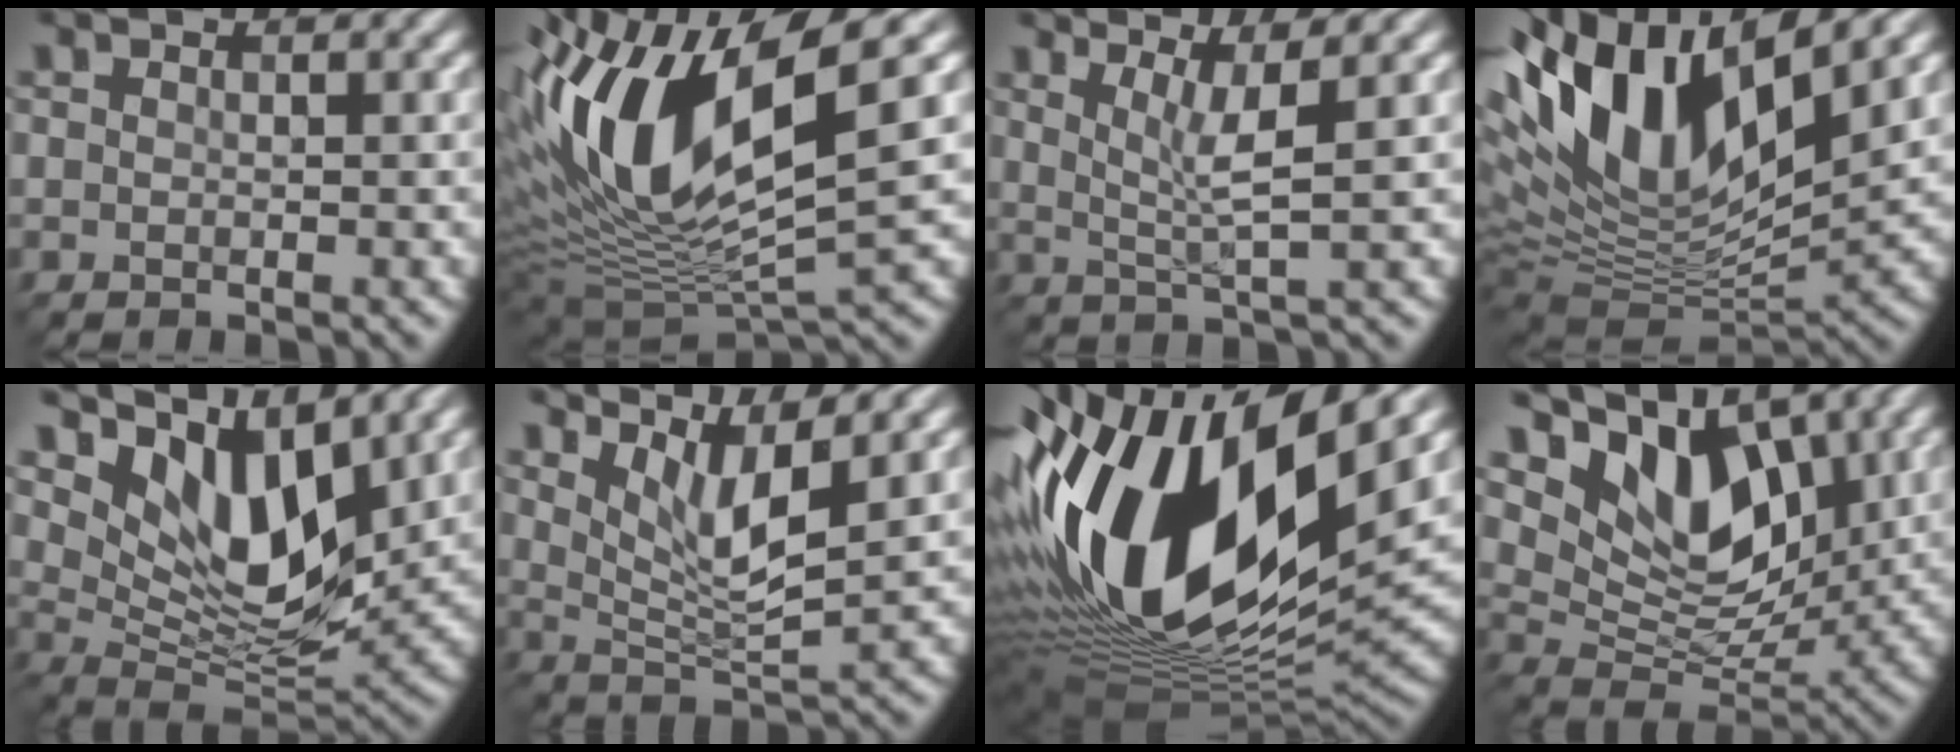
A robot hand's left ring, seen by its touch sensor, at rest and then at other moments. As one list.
[{"total": 14.2, "force": [3.0, 5.5, 12.7], "torque": [-0.256, 0.004, 0.056]}, {"total": 3.6, "force": [1.4, 0.5, 3.3], "torque": [-0.063, -0.006, 0.031]}, {"total": 14.5, "force": [5.4, 6.5, 11.8], "torque": [-0.235, 0.009, 0.097]}, {"total": 9.7, "force": [5.5, 4.3, 6.8], "torque": [-0.129, -0.009, 0.098]}, {"total": 5.4, "force": [2.8, 1.3, 4.4], "torque": [-0.082, -0.010, 0.057]}, {"total": 18.5, "force": [3.1, 8.8, 16.0], "torque": [-0.306, -0.010, 0.049]}, {"total": 9.8, "force": [5.1, 5.4, 6.5], "torque": [-0.114, -0.004, 0.086]}]